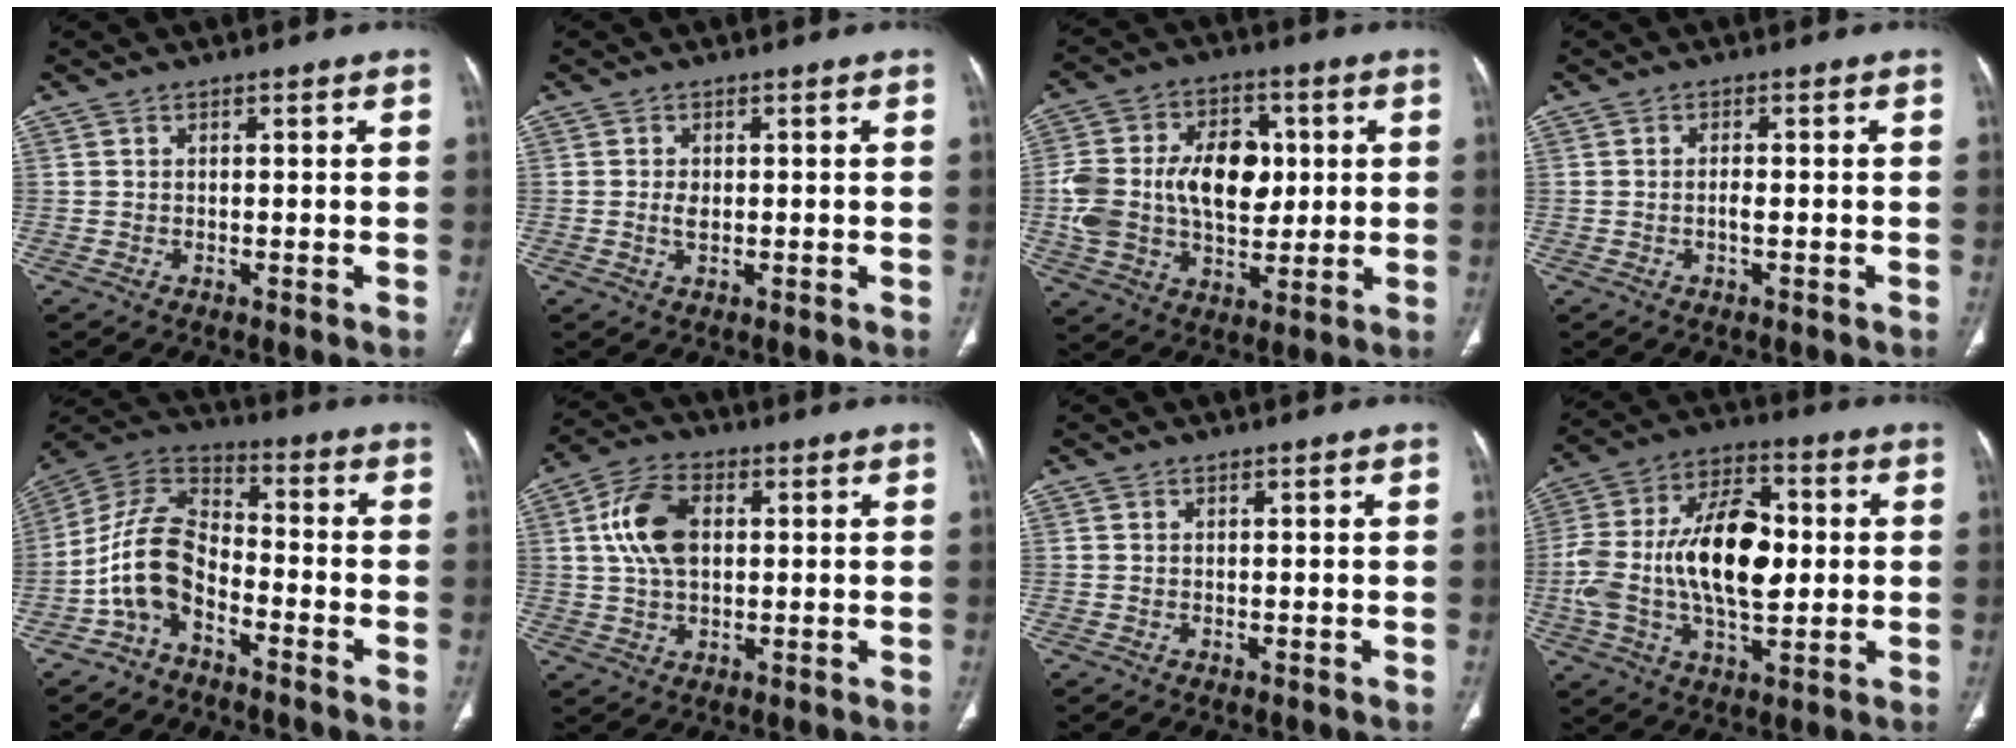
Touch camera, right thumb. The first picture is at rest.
{"total": 2.0, "force": [0.0, 1.3, 1.5], "torque": [-0.022, 0.001, 0.002]}
{"total": 19.4, "force": [1.4, 12.9, 14.4], "torque": [-0.239, 0.015, 0.033]}
{"total": 1.7, "force": [-0.5, 0.5, 1.5], "torque": [-0.030, 0.003, -0.011]}
{"total": 11.4, "force": [-4.9, 6.8, 7.8], "torque": [-0.144, 0.065, -0.106]}
{"total": 10.0, "force": [1.8, 6.2, 7.7], "torque": [-0.145, 0.010, 0.034]}
{"total": 0.0}
{"total": 20.5, "force": [0.3, 10.9, 17.3], "torque": [-0.314, 0.020, 0.005]}